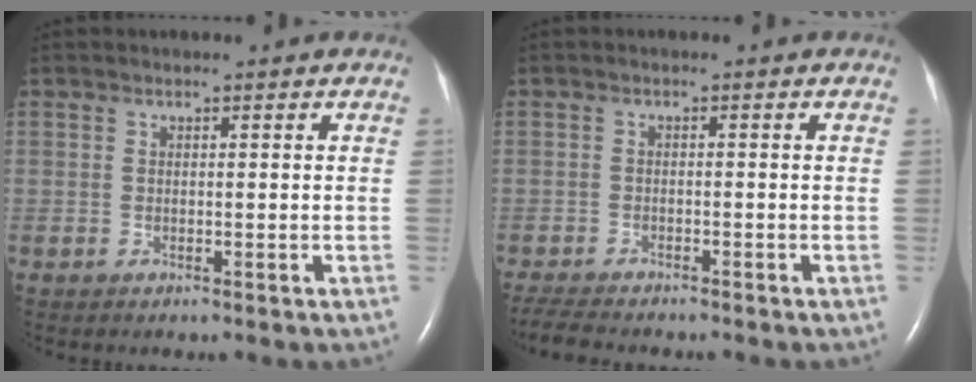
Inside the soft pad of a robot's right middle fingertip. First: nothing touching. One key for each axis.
{"total": 6.4, "fx": -5.7, "fy": 1.2, "fz": 2.6, "tx": -0.049, "ty": -0.014, "tz": -0.092}